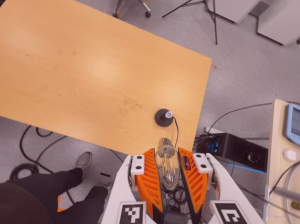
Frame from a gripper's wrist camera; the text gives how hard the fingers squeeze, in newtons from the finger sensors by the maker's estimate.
{"total": 12.7, "left": 13.5, "right": 12.0}